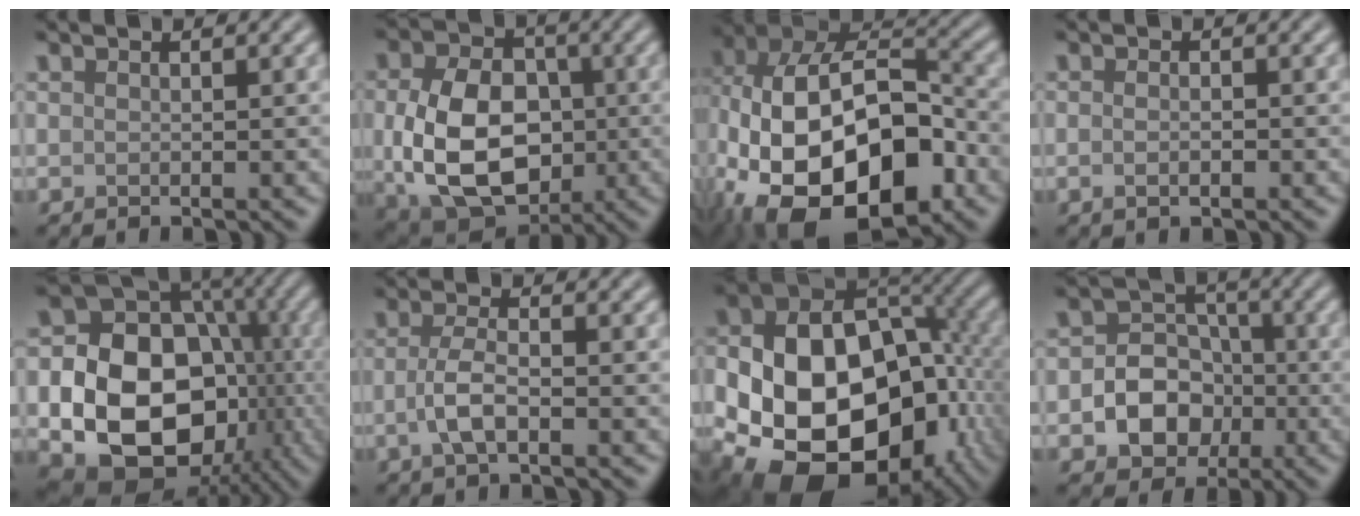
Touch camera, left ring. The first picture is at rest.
{"total": 11.0, "force": [-0.8, 7.7, 7.8], "torque": [-0.151, -0.015, -0.014]}
{"total": 18.6, "force": [-6.0, 11.5, 13.3], "torque": [-0.243, -0.005, -0.095]}
{"total": 1.4, "force": [-0.3, 0.6, 1.3], "torque": [-0.013, -0.003, -0.009]}
{"total": 17.4, "force": [-3.2, 13.8, 10.1], "torque": [-0.149, -0.033, -0.062]}
{"total": 2.9, "force": [-0.7, 1.0, 2.6], "torque": [-0.057, 0.000, -0.020]}
{"total": 19.7, "force": [-5.4, 14.2, 12.6], "torque": [-0.208, -0.030, -0.074]}
{"total": 6.2, "force": [-1.6, 5.1, 3.2], "torque": [-0.026, -0.002, -0.047]}